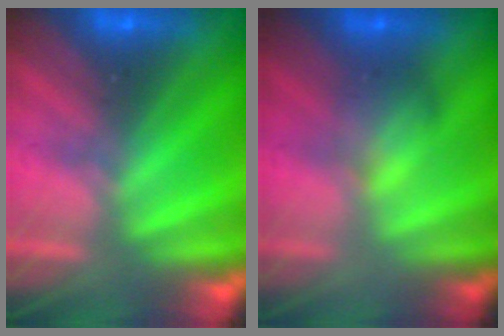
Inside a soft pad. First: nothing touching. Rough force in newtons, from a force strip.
{"total": 2.1}